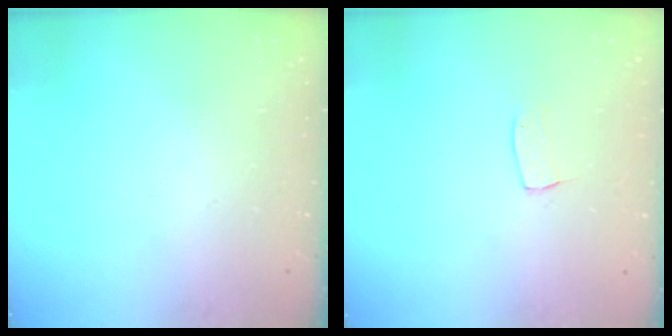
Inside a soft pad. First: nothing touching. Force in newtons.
{"total": 5.2, "press": 5.2, "slide": 0.3}